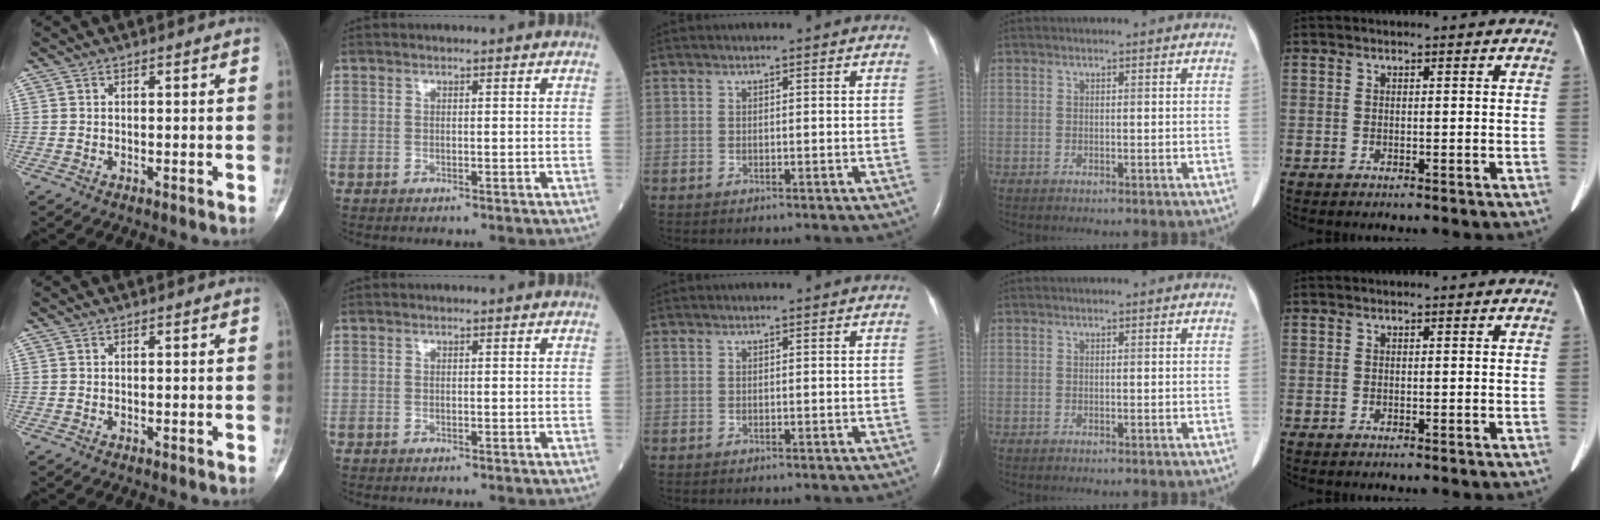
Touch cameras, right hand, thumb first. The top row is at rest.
{}